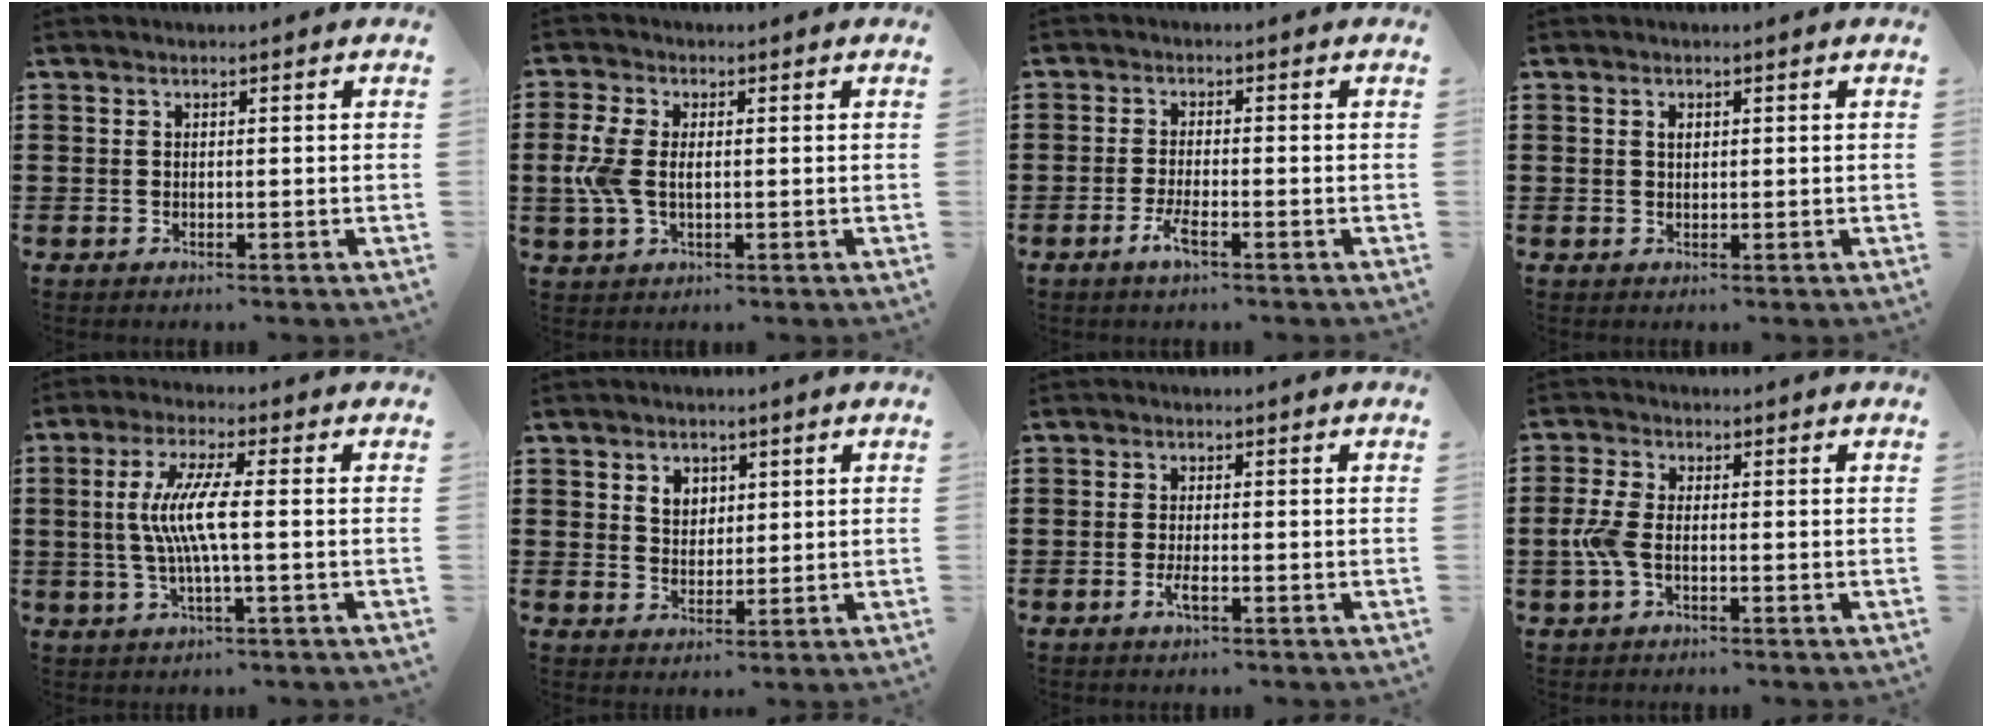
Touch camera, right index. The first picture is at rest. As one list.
[{"total": 5.4, "force": [0.0, 3.2, 4.4], "torque": [-0.121, -0.003, -0.010]}, {"total": 3.2, "force": [-1.7, 0.6, 2.6], "torque": [-0.055, -0.005, -0.035]}, {"total": 1.1, "force": [0.4, 0.6, 0.8], "torque": [-0.018, 0.004, 0.006]}, {"total": 7.2, "force": [-0.2, 0.6, 7.2], "torque": [-0.154, -0.009, -0.015]}, {"total": 3.2, "force": [1.6, 2.5, 1.2], "torque": [-0.032, 0.010, 0.028]}, {"total": 2.1, "force": [-0.9, 0.5, 1.9], "torque": [-0.039, -0.003, -0.018]}, {"total": 4.2, "force": [-1.0, 1.9, 3.6], "torque": [-0.098, -0.008, -0.026]}]